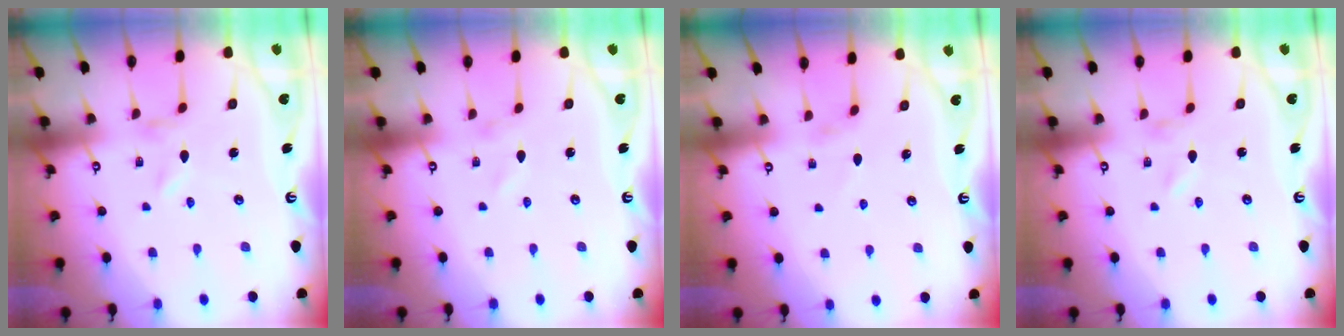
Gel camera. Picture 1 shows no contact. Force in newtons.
{"total": 0.9, "press": 0.9, "slide": 0.1}
{"total": 2.1, "press": 2.1, "slide": 0.4}
{"total": 0.6, "press": 0.6, "slide": 0.2}